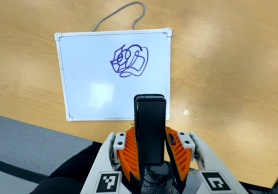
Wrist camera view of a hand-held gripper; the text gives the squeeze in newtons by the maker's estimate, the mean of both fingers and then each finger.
{"total": 3.8, "left": 2.5, "right": 5.1}